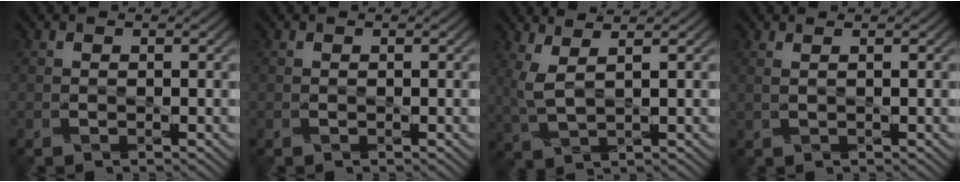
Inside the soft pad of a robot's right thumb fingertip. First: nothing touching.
{"total": 0.0}
{"total": 3.7, "force": [2.2, 0.8, 2.9], "torque": [-0.084, 0.007, 0.052]}
{"total": 1.0, "force": [0.9, -0.2, 0.4], "torque": [-0.012, -0.004, 0.012]}